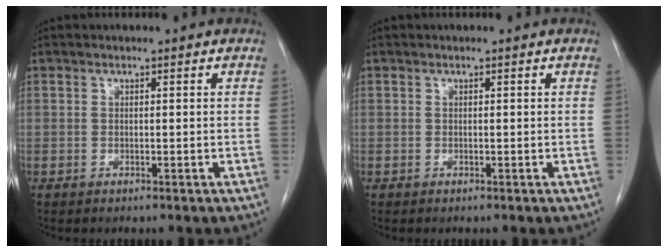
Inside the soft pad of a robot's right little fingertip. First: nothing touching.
{"total": 0.0}